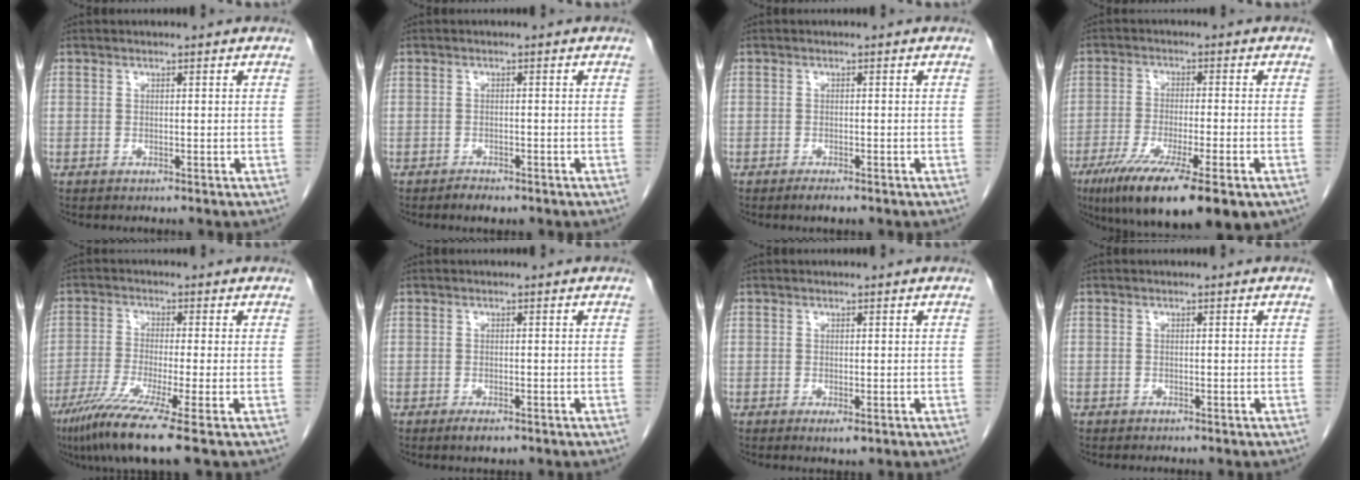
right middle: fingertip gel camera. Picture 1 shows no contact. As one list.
[{"total": 1.9, "force": [-1.5, 0.8, 0.9], "torque": [-0.019, -0.001, -0.019]}, {"total": 1.7, "force": [-1.3, 0.4, 1.1], "torque": [-0.021, -0.003, -0.018]}, {"total": 16.6, "force": [-10.2, 2.8, 12.8], "torque": [-0.190, -0.041, -0.163]}, {"total": 10.0, "force": [-6.3, -1.0, 7.7], "torque": [-0.142, -0.031, -0.110]}, {"total": 2.2, "force": [-1.5, 0.7, 1.5], "torque": [-0.027, -0.003, -0.019]}, {"total": 1.6, "force": [-0.7, 0.5, 1.3], "torque": [-0.017, -0.003, -0.007]}, {"total": 0.5, "force": [-0.4, 0.3, 0.0], "torque": [-0.006, 0.003, -0.008]}]